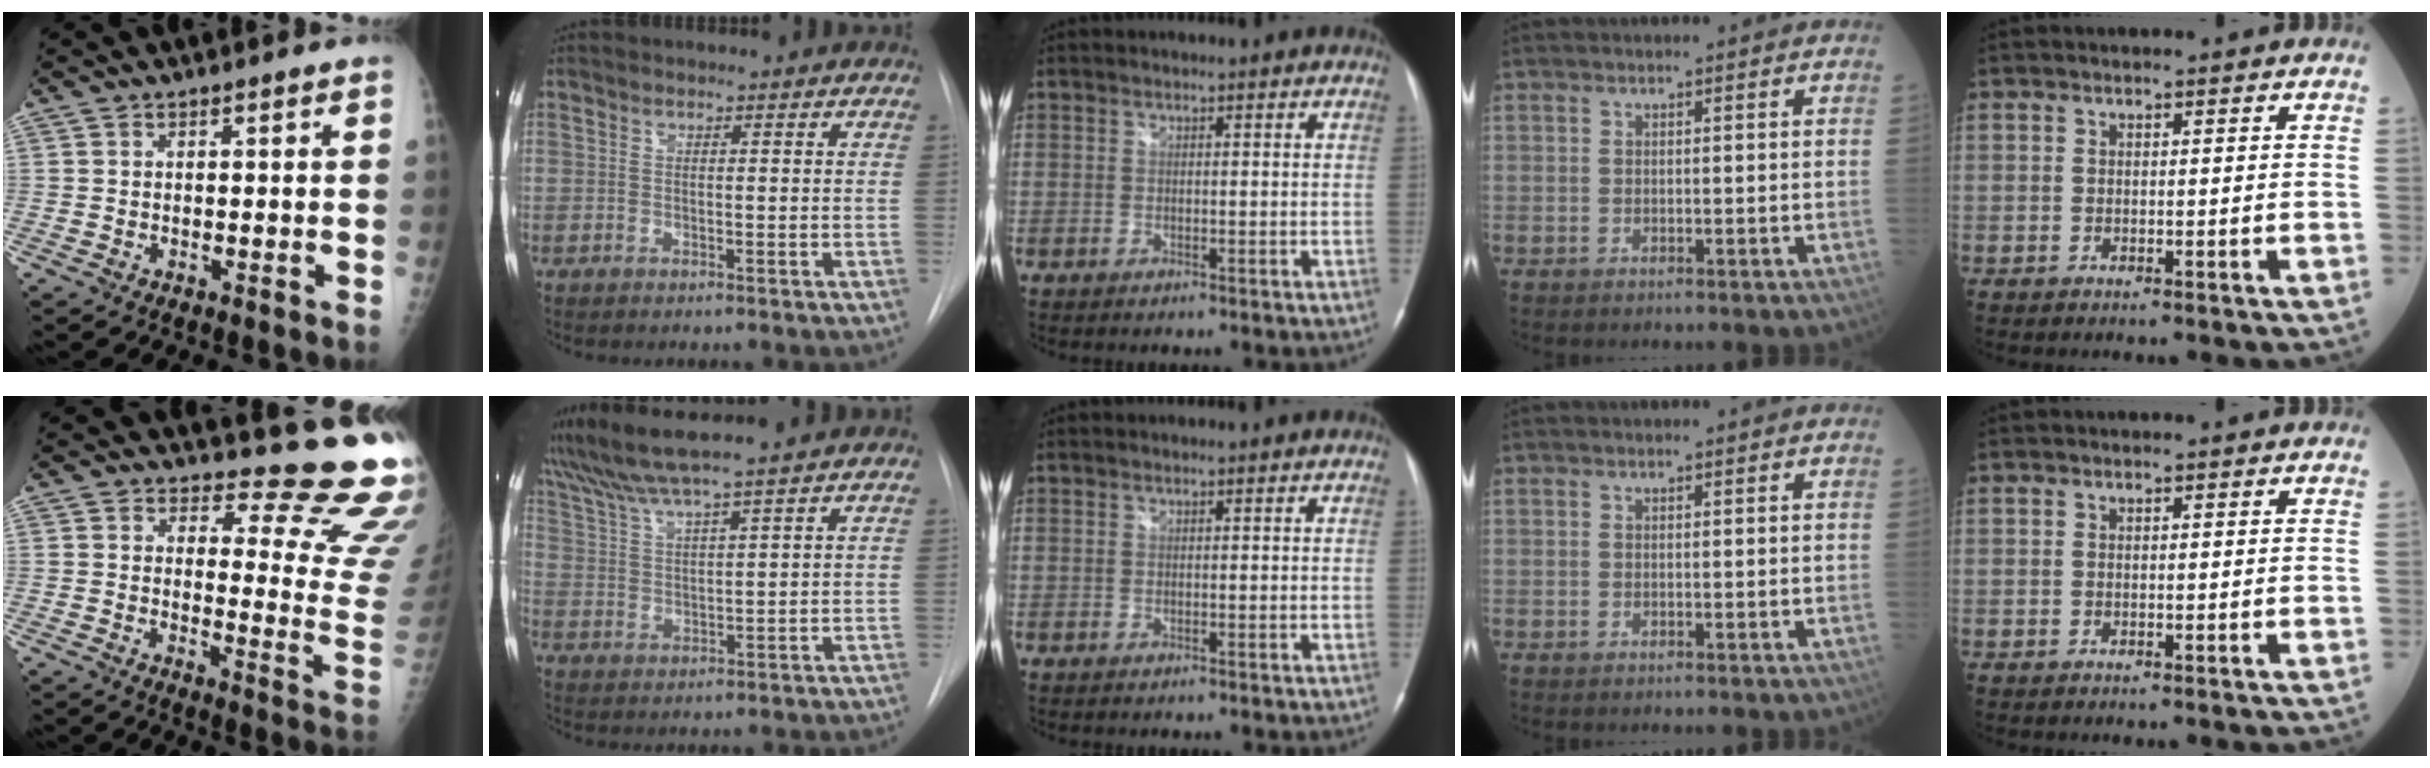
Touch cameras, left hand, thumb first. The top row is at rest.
{"thumb": {"total": 16.0, "force": [15.2, 2.8, 4.2], "torque": [-0.012, -0.183, 0.156]}, "index": {"total": 6.5, "force": [5.6, -1.5, 2.9], "torque": [-0.065, 0.010, 0.109]}}